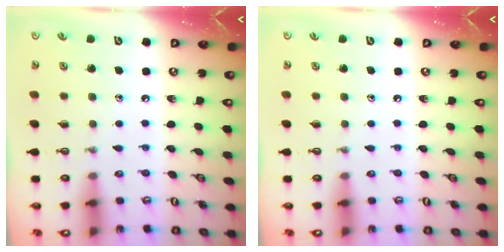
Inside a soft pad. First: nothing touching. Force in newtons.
{"total": 0.0}